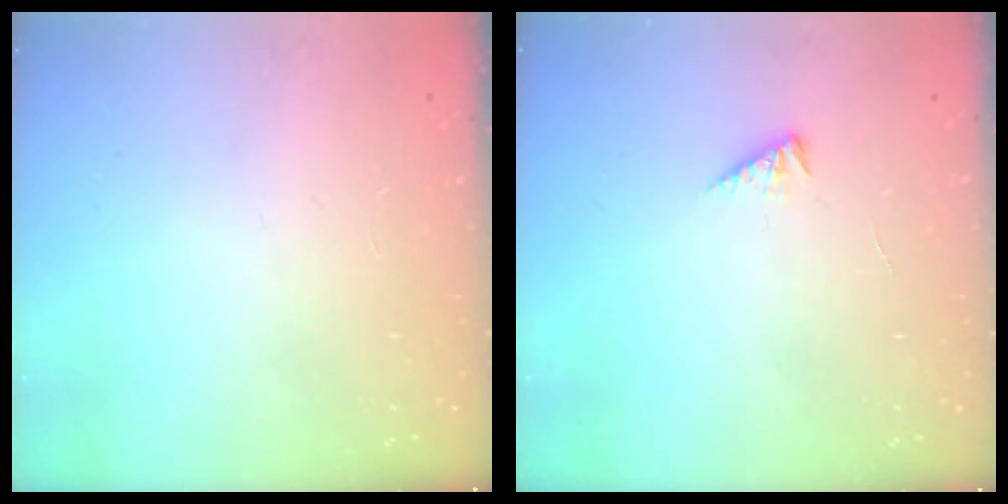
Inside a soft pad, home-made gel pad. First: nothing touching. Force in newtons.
{"total": 2.1, "press": 2.0, "slide": 0.5}